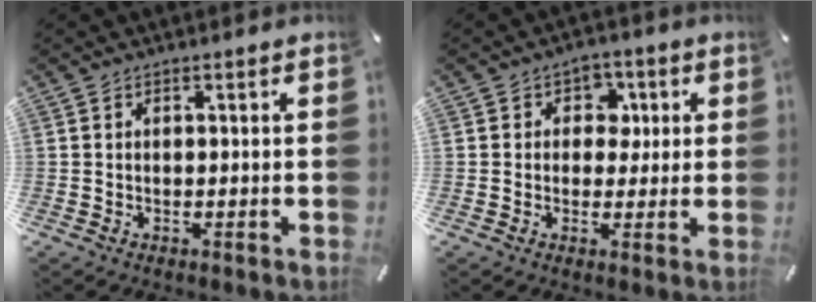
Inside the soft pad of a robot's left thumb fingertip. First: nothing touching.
{"total": 5.8, "force": [0.7, 5.0, 2.8], "torque": [-0.028, 0.000, 0.004]}